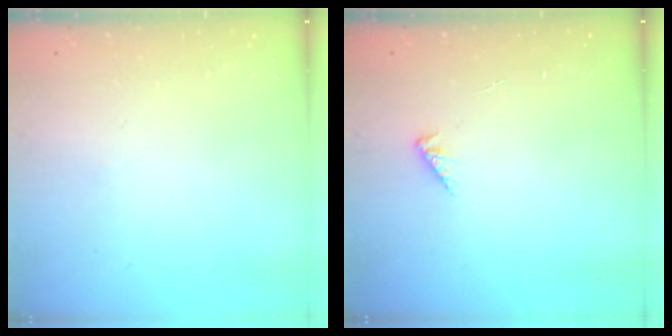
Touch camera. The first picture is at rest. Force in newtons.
{"total": 1.1, "press": 1.1, "slide": 0.3}